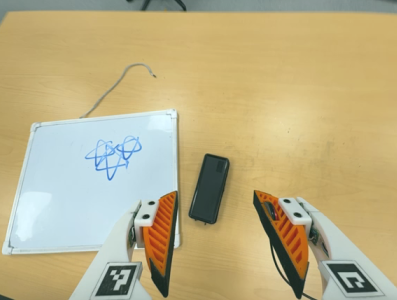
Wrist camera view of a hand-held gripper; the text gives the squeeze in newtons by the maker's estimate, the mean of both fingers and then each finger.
{"total": 0.0}